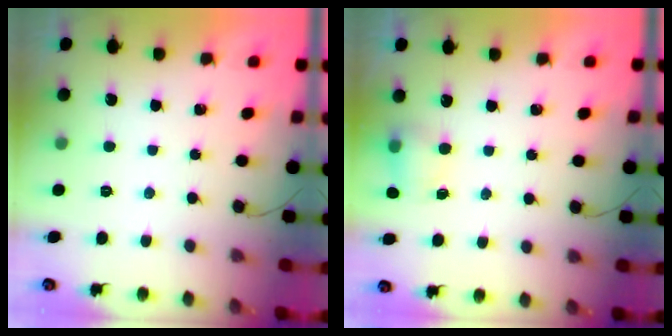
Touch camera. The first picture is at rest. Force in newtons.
{"total": 5.7, "press": 5.6, "slide": 1.1}